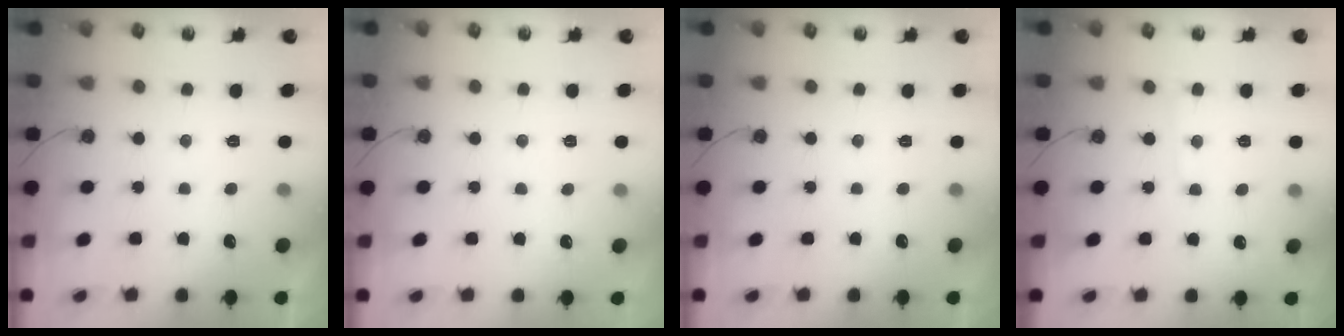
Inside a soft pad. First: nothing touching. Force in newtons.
{"total": 4.3, "press": 4.2, "slide": 0.6}
{"total": 0.0}
{"total": 4.1, "press": 4.1, "slide": 0.4}